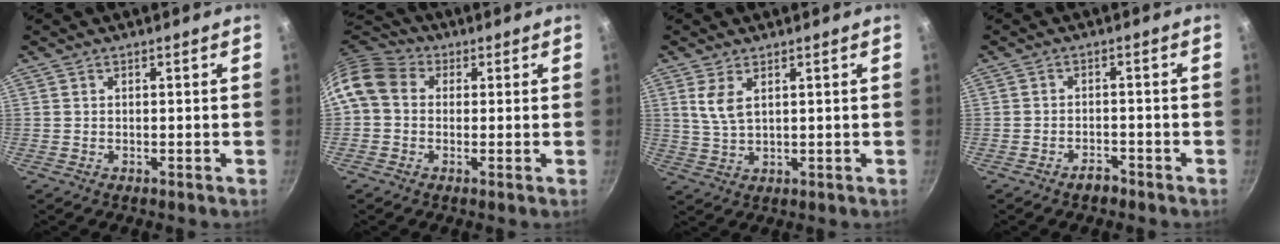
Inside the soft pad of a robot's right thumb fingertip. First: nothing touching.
{"total": 10.1, "force": [1.3, 8.2, 5.8], "torque": [-0.100, 0.026, 0.004]}
{"total": 4.7, "force": [1.9, 2.2, 3.6], "torque": [-0.070, -0.013, 0.041]}
{"total": 2.4, "force": [-2.0, 1.1, 0.9], "torque": [-0.006, 0.025, -0.025]}